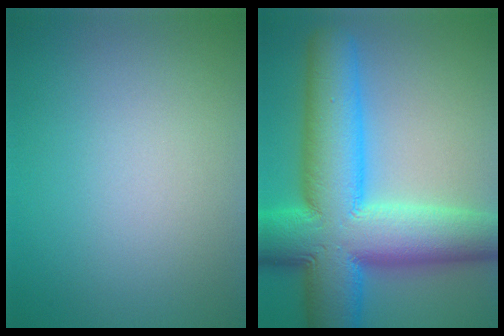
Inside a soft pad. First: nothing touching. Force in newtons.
{"total": 15.3, "press": 15.3, "slide": 0.3}